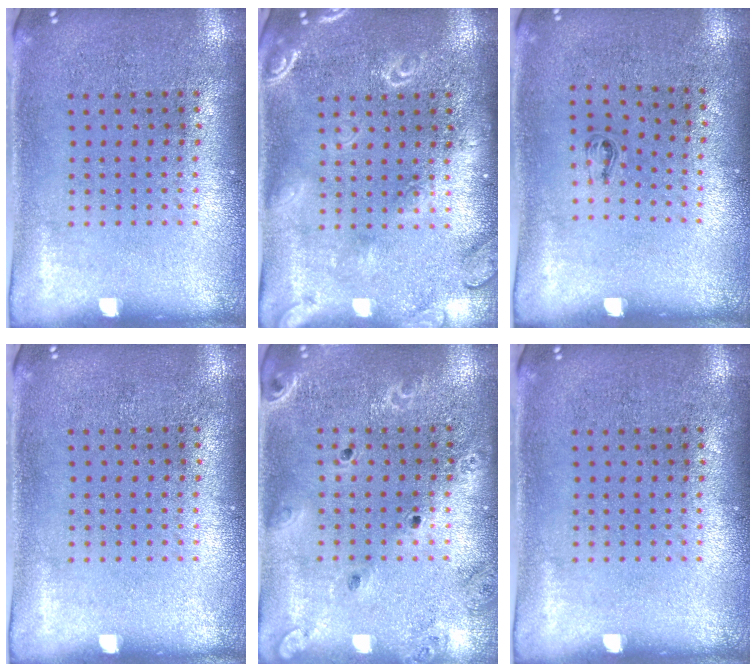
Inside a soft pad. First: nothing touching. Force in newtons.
{"total": 3.1, "press": 3.1, "slide": 0.4}
{"total": 0.5, "press": 0.3, "slide": 0.5}
{"total": 0.0}
{"total": 1.7, "press": 1.7, "slide": 0.4}
{"total": 0.0}